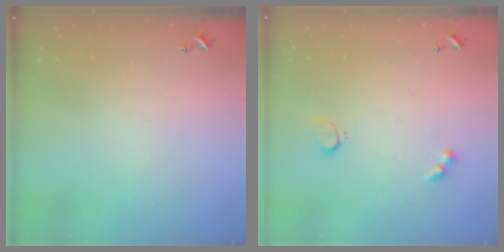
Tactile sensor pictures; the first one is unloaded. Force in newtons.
{"total": 3.0, "press": 2.9, "slide": 0.6}